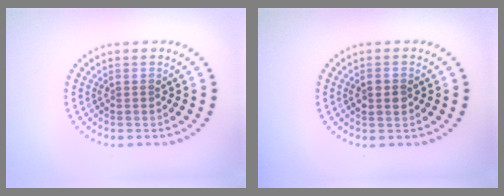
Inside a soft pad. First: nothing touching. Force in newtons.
{"total": 1.5, "press": 1.5, "slide": 0.1}